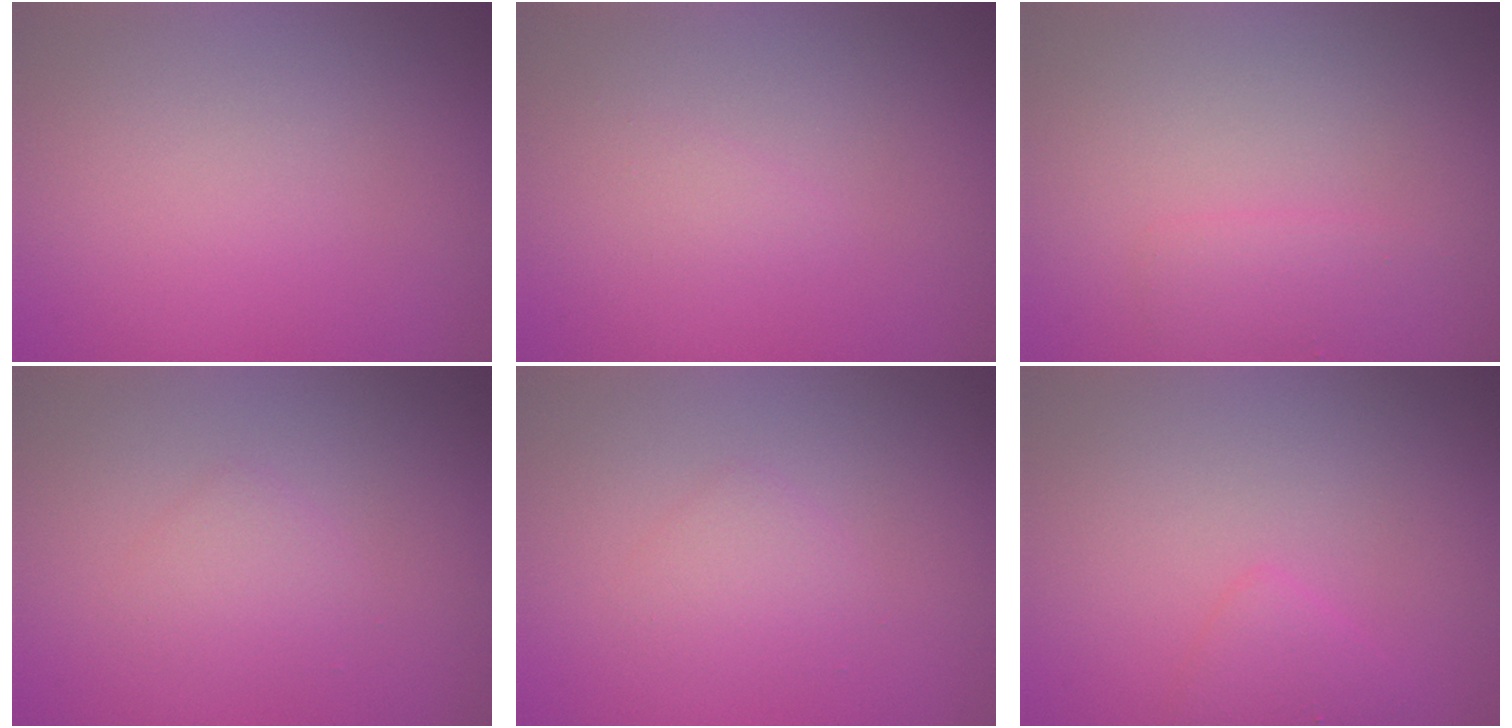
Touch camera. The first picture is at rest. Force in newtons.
{"total": 0.7, "press": 0.7, "slide": 0.1}
{"total": 1.4, "press": 1.4, "slide": 0.1}
{"total": 1.5, "press": 1.5, "slide": 0.0}
{"total": 1.5, "press": 1.5, "slide": 0.0}
{"total": 1.5, "press": 1.5, "slide": 0.1}